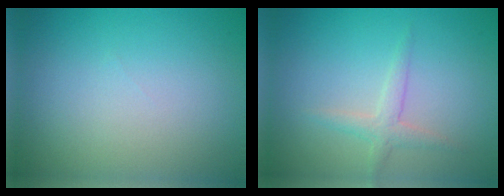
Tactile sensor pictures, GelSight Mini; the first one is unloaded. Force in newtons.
{"total": 1.7, "press": 1.7, "slide": 0.1}